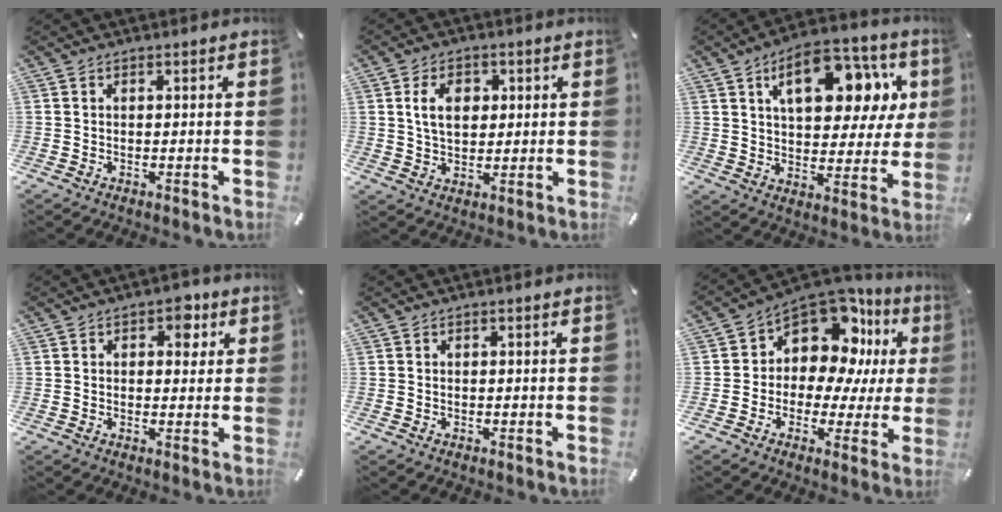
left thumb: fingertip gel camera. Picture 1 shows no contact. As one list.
[{"total": 7.3, "force": [1.6, 5.3, 4.8], "torque": [-0.087, 0.001, 0.022]}, {"total": 17.4, "force": [7.7, 9.5, 12.4], "torque": [-0.181, -0.025, 0.125]}, {"total": 5.1, "force": [2.2, 3.4, 3.1], "torque": [-0.020, -0.007, 0.028]}, {"total": 0.0}, {"total": 12.9, "force": [7.0, 8.1, 7.2], "torque": [-0.118, -0.067, 0.124]}]